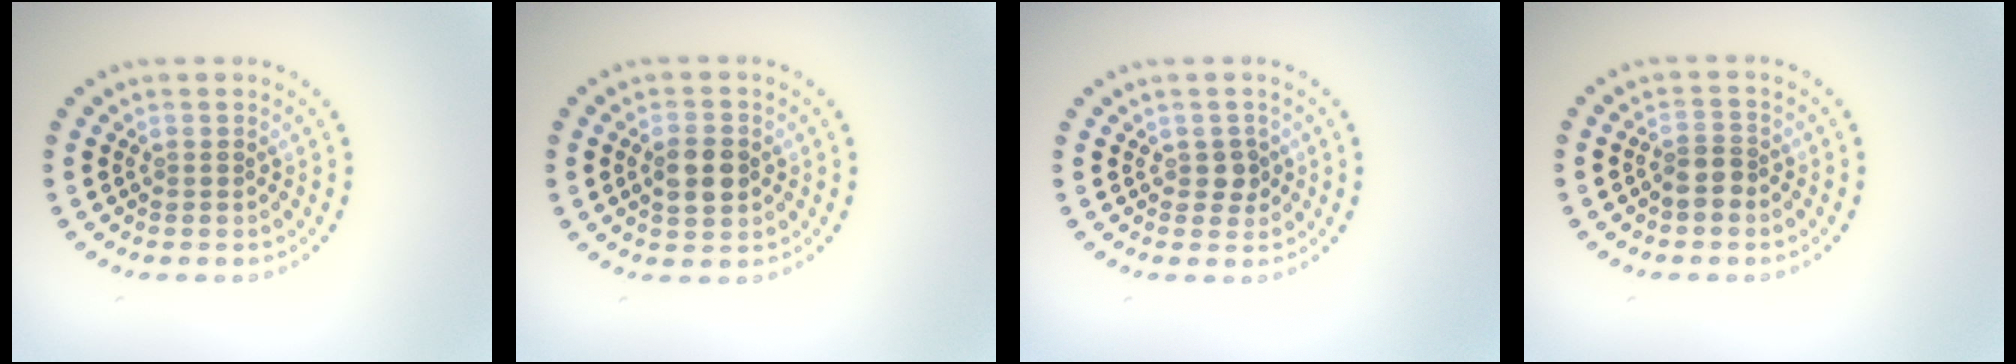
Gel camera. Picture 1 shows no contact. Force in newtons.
{"total": 3.4, "press": 3.4, "slide": 0.2}
{"total": 1.3, "press": 1.3, "slide": 0.5}
{"total": 2.0, "press": 1.7, "slide": 1.1}